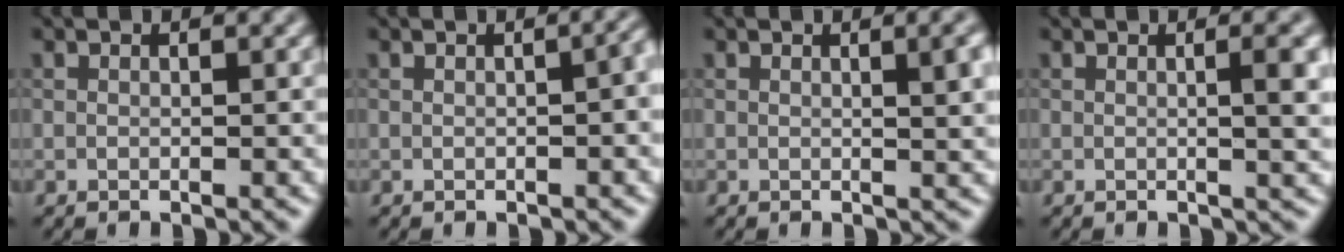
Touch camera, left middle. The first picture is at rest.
{"total": 3.1, "force": [-0.1, 1.4, 2.7], "torque": [-0.014, 0.008, 0.004]}
{"total": 4.0, "force": [1.0, 1.3, 3.6], "torque": [-0.036, 0.010, 0.011]}
{"total": 3.6, "force": [0.3, 1.0, 3.4], "torque": [-0.039, 0.008, -0.001]}